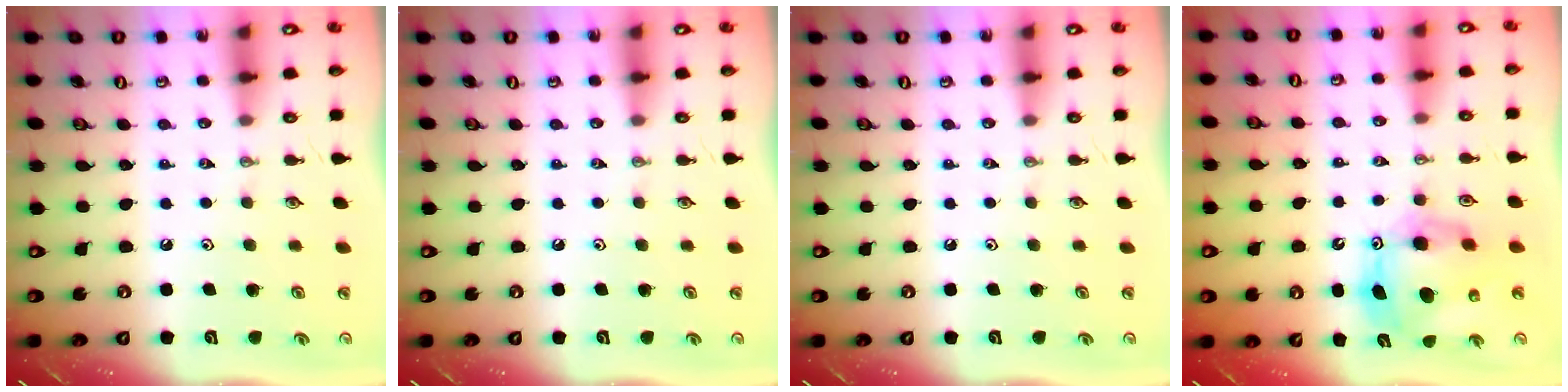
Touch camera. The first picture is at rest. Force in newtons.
{"total": 0.0}
{"total": 0.0}
{"total": 12.4, "press": 12.4, "slide": 1.0}